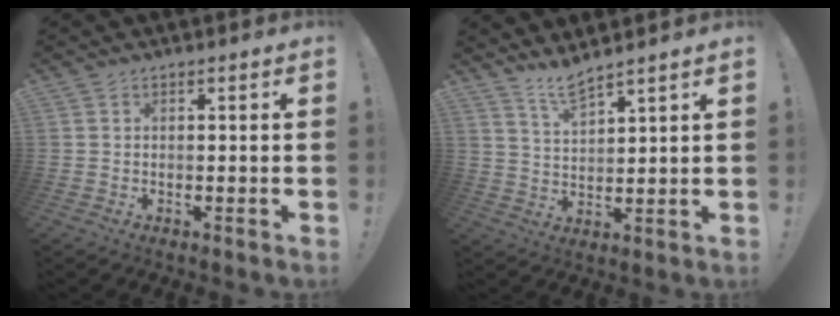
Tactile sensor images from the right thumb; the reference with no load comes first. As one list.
[{"total": 6.3, "force": [5.4, 0.8, 3.1], "torque": [-0.065, -0.028, 0.096]}]